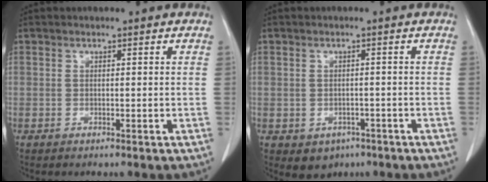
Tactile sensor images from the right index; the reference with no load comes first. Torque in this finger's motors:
{"motor_torque": [-0.36, -0.22, -0.21, -0.07]}